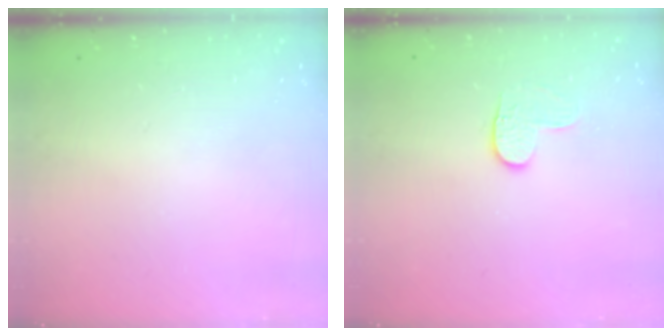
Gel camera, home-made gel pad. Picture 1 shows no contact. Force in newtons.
{"total": 3.7, "press": 3.7, "slide": 0.2}